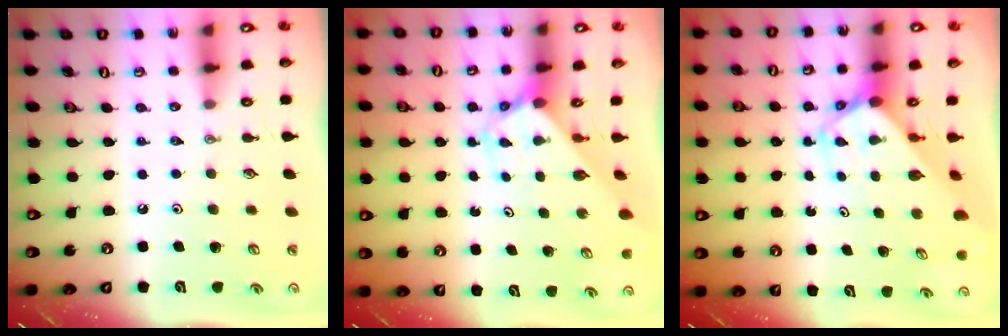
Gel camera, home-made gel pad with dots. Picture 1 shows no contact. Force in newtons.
{"total": 2.6, "press": 2.6, "slide": 0.2}
{"total": 3.1, "press": 3.1, "slide": 0.2}